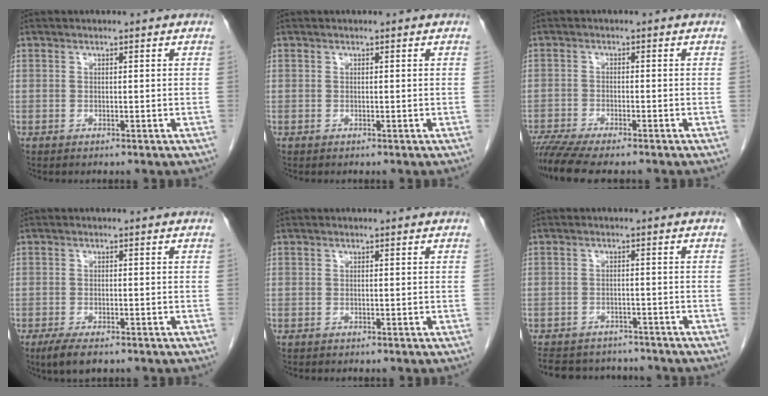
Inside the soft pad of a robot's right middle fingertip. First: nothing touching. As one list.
[{"total": 0.0}, {"total": 8.3, "force": [-7.1, 0.9, 4.2], "torque": [-0.069, -0.014, -0.117]}, {"total": 4.1, "force": [-2.9, 1.3, 2.7], "torque": [-0.053, -0.009, -0.046]}, {"total": 0.0}, {"total": 12.0, "force": [-10.6, 4.4, 3.3], "torque": [-0.071, 0.008, -0.137]}]